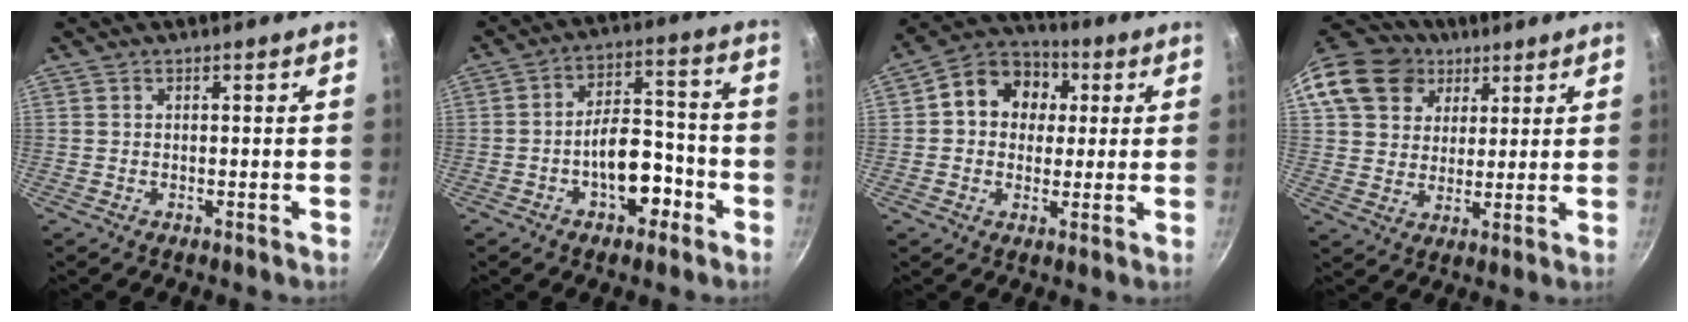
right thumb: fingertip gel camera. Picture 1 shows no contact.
{"total": 10.9, "force": [-4.6, 6.2, 7.7], "torque": [-0.074, 0.059, -0.067]}
{"total": 12.3, "force": [2.4, 10.1, 6.5], "torque": [-0.071, 0.019, 0.018]}
{"total": 15.4, "force": [7.1, 12.2, 6.1], "torque": [-0.100, 0.008, 0.123]}